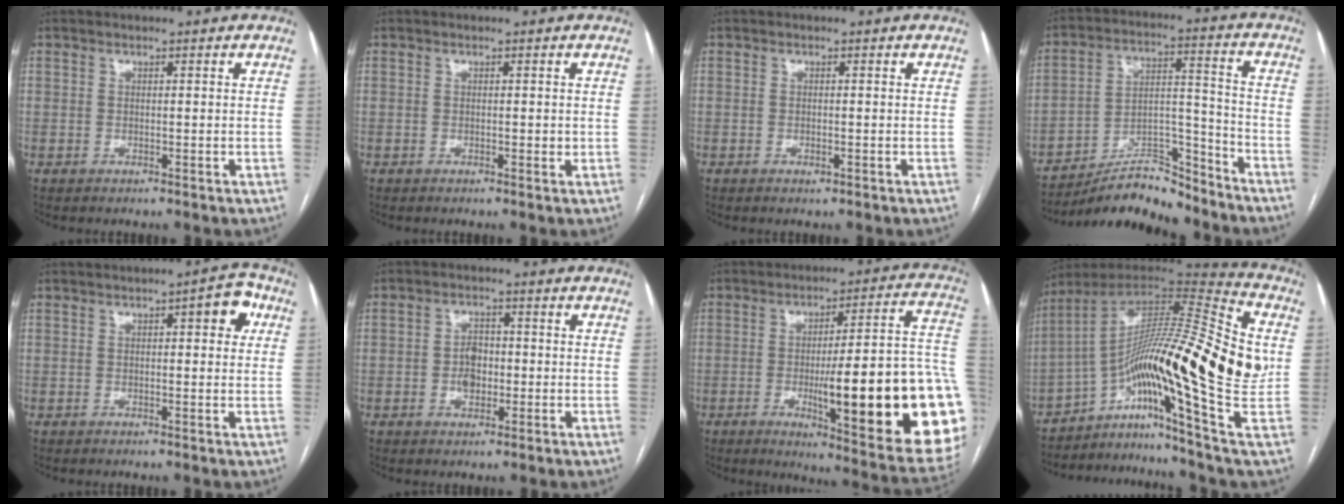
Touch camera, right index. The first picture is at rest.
{"total": 0.6, "force": [-0.1, 0.2, 0.5], "torque": [-0.009, -0.001, -0.002]}
{"total": 0.7, "force": [-0.4, 0.2, 0.6], "torque": [-0.009, -0.001, -0.005]}
{"total": 13.0, "force": [-12.1, 2.7, 3.8], "torque": [-0.059, 0.042, -0.207]}
{"total": 4.4, "force": [1.3, 1.2, 4.0], "torque": [-0.047, 0.012, 0.010]}
{"total": 3.6, "force": [-0.7, 2.5, 2.5], "torque": [-0.043, 0.005, -0.011]}
{"total": 28.1, "force": [-6.1, 2.7, 27.3], "torque": [-0.270, -0.007, -0.083]}
{"total": 25.1, "force": [-2.7, 1.2, 24.9], "torque": [-0.386, 0.020, -0.060]}